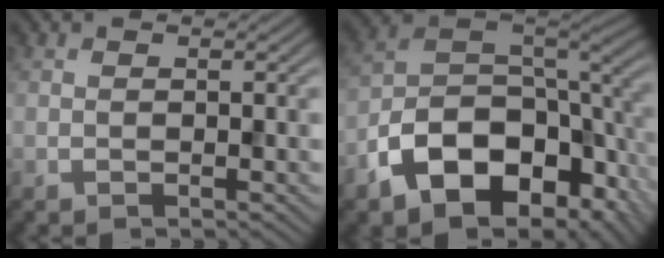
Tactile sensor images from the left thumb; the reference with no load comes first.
{"total": 15.0, "force": [-7.6, 8.7, 9.6], "torque": [-0.186, -0.032, -0.134]}